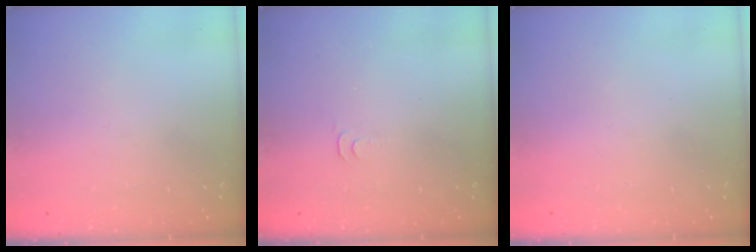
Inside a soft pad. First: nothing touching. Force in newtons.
{"total": 2.8, "press": 2.7, "slide": 0.5}
{"total": 1.6, "press": 1.6, "slide": 0.1}